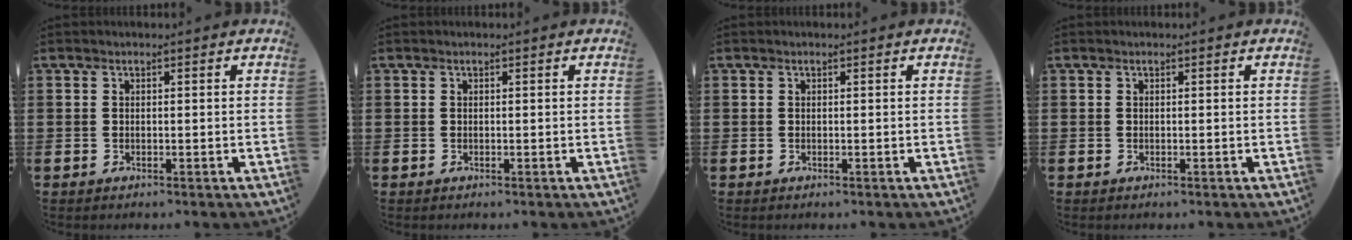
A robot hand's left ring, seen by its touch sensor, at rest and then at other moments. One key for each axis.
{"total": 0.0}
{"total": 0.0}
{"total": 0.0}